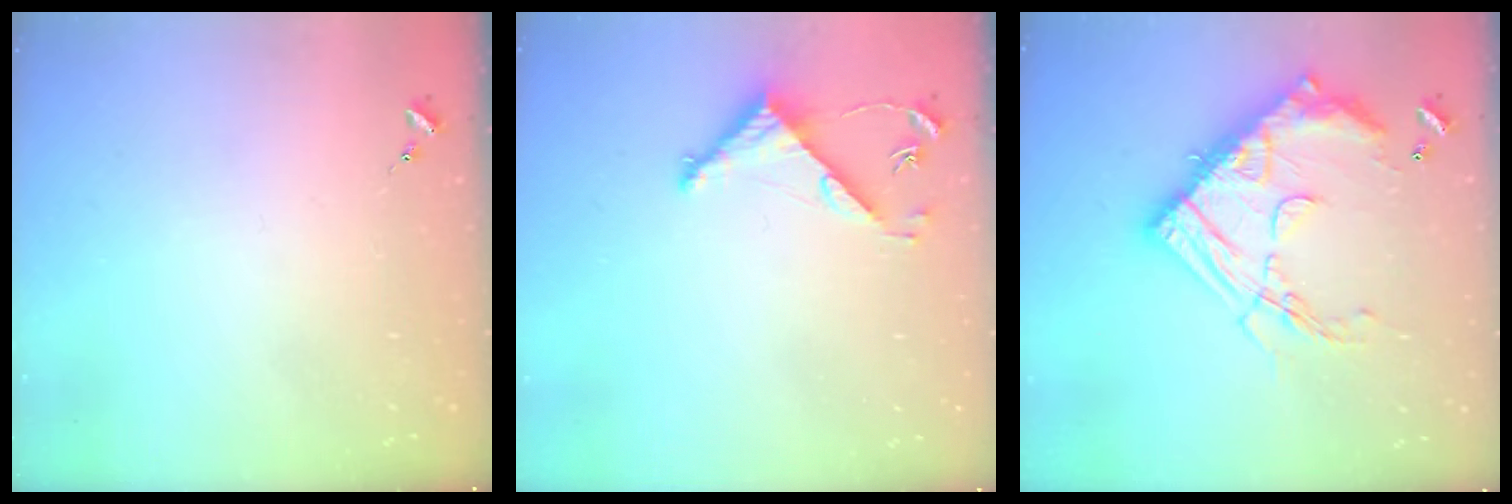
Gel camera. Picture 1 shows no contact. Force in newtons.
{"total": 4.8, "press": 4.8, "slide": 0.3}
{"total": 23.7, "press": 23.6, "slide": 2.2}